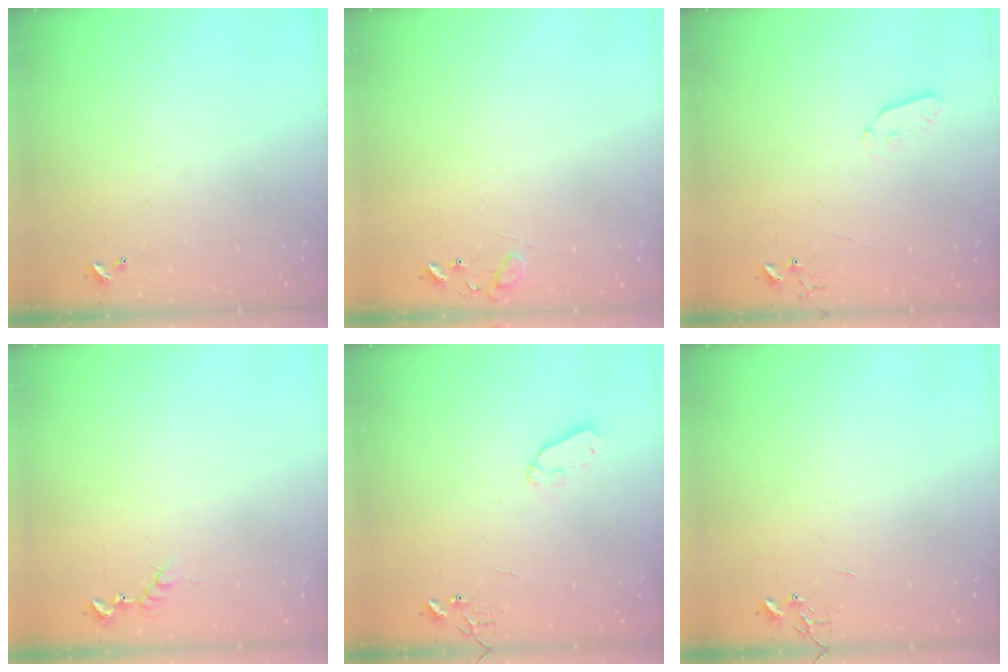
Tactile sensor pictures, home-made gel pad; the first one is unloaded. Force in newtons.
{"total": 9.0, "press": 9.0, "slide": 0.6}
{"total": 3.5, "press": 3.5, "slide": 0.4}
{"total": 6.0, "press": 6.0, "slide": 0.6}
{"total": 6.5, "press": 6.5, "slide": 0.6}
{"total": 0.0}